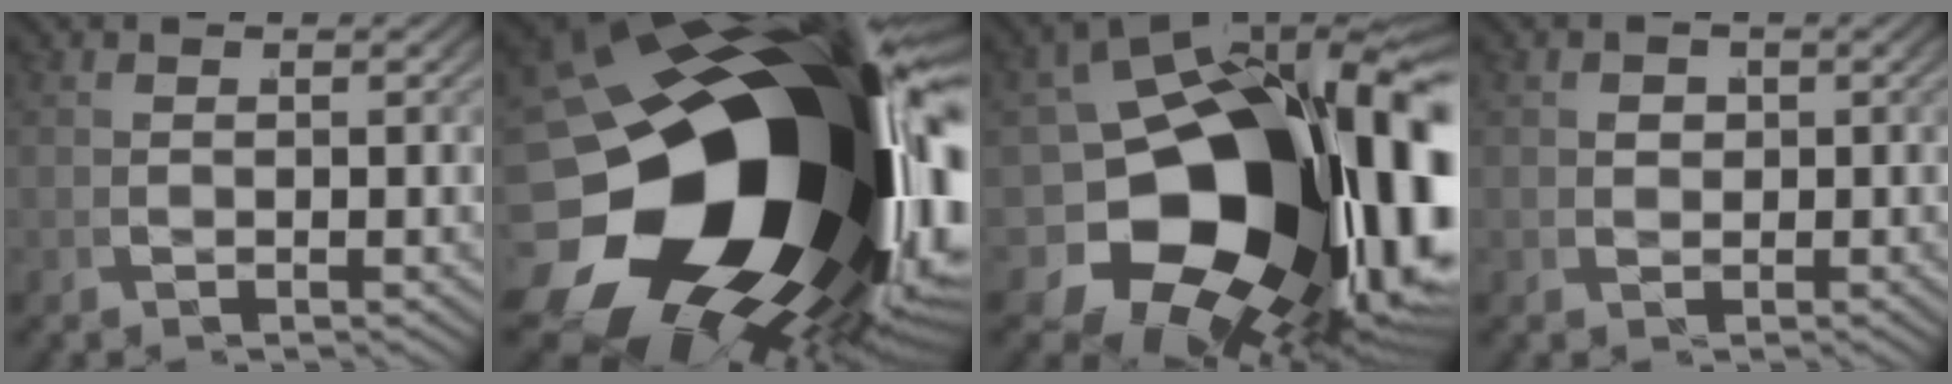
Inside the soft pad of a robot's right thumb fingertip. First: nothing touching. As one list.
[{"total": 39.2, "force": [-2.9, 23.4, 31.2], "torque": [-0.459, -0.067, -0.018]}, {"total": 28.3, "force": [-4.7, 16.8, 22.2], "torque": [-0.361, -0.077, -0.031]}, {"total": 0.8, "force": [0.2, 0.7, -0.2], "torque": [0.003, -0.011, 0.014]}]